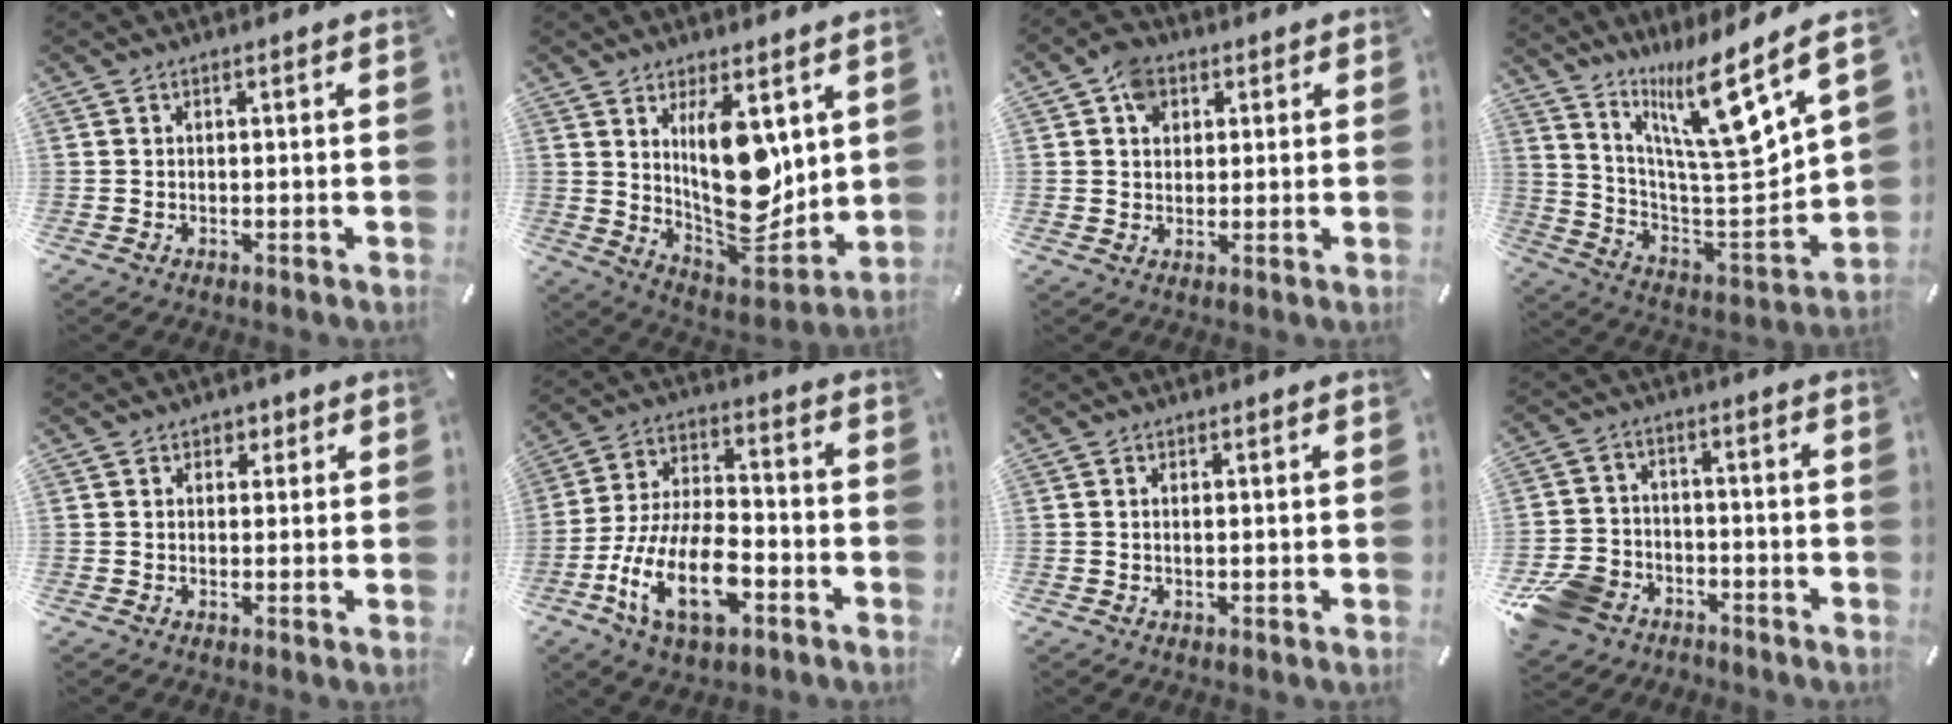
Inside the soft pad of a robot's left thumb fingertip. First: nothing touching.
{"total": 17.4, "force": [5.2, 8.7, 14.1], "torque": [-0.237, -0.056, 0.090]}
{"total": 6.2, "force": [2.2, 5.0, 2.8], "torque": [-0.040, 0.004, 0.040]}
{"total": 15.2, "force": [11.8, 1.2, 9.5], "torque": [-0.164, -0.112, 0.187]}
{"total": 2.0, "force": [0.9, 1.8, 0.3], "torque": [0.015, -0.002, 0.008]}
{"total": 17.5, "force": [-7.7, 9.0, 12.9], "torque": [-0.264, 0.031, -0.130]}
{"total": 1.0, "force": [0.1, 0.1, 1.0], "torque": [-0.019, -0.003, 0.001]}
{"total": 10.0, "force": [-6.2, 7.3, 2.9], "torque": [-0.067, 0.050, -0.115]}